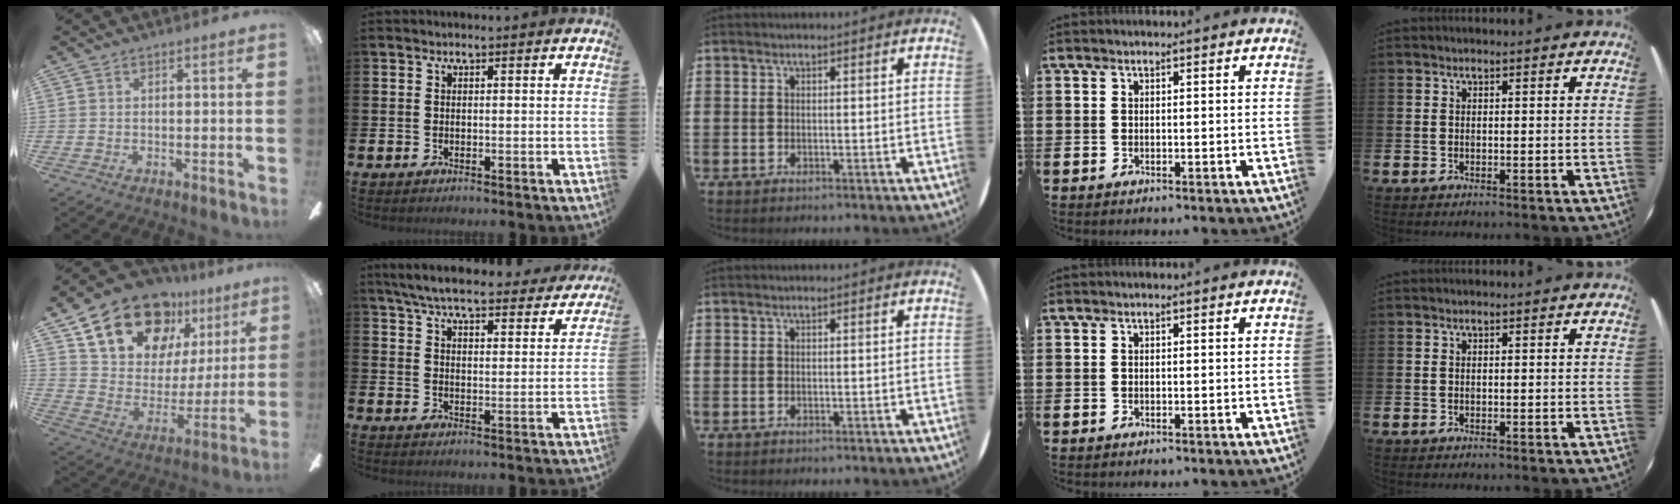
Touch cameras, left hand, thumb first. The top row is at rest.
{"thumb": {"total": 22.1, "force": [14.6, 12.8, 10.5], "torque": [-0.186, -0.077, 0.269]}, "index": {"total": 6.9, "force": [6.5, 0.9, 2.4], "torque": [-0.062, -0.039, 0.112]}}